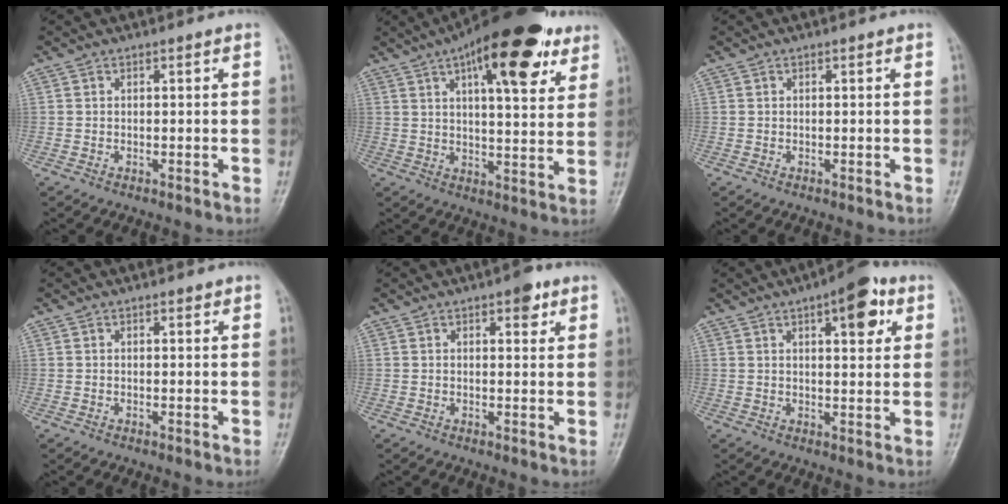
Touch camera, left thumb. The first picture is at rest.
{"total": 20.6, "force": [11.0, 7.5, 15.7], "torque": [-0.205, -0.020, 0.159]}
{"total": 0.0}
{"total": 0.8, "force": [0.6, 0.4, 0.4], "torque": [-0.004, -0.003, 0.005]}
{"total": 3.7, "force": [2.2, 1.7, 2.5], "torque": [-0.020, -0.007, 0.025]}
{"total": 9.1, "force": [4.2, 3.6, 7.2], "torque": [-0.073, -0.011, 0.052]}